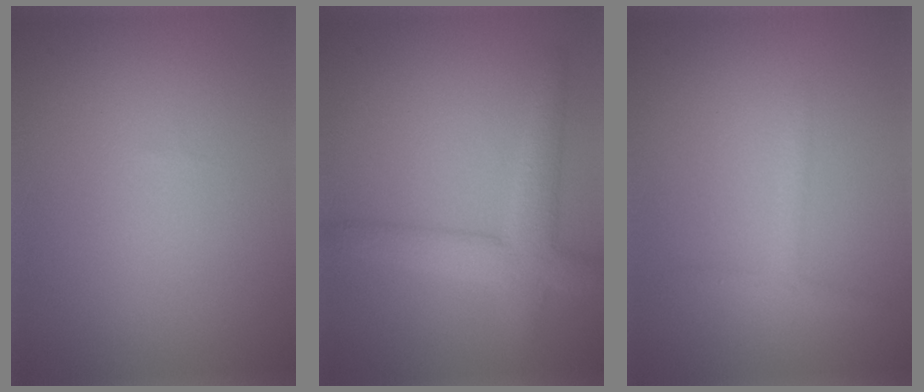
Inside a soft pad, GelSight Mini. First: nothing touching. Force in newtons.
{"total": 4.5, "press": 4.5, "slide": 0.3}
{"total": 1.8, "press": 1.8, "slide": 0.1}